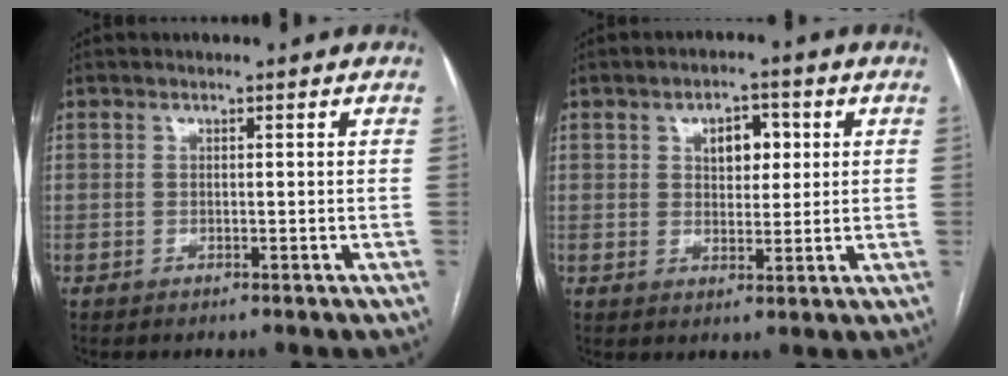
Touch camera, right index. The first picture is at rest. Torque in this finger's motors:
{"motor_torque": [0.10, 0.04, 0.08, 0.04]}